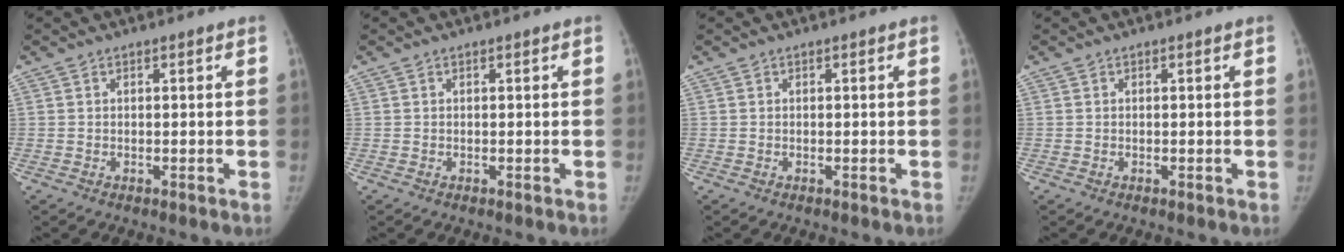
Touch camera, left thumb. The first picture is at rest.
{"total": 0.0}
{"total": 0.0}
{"total": 0.0}